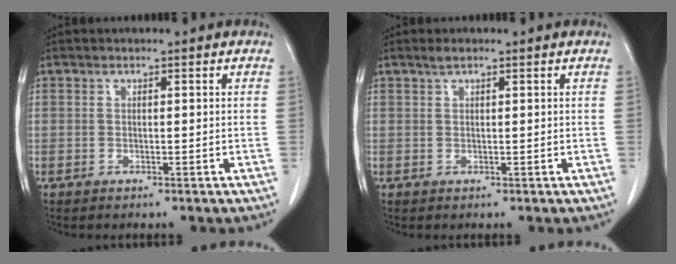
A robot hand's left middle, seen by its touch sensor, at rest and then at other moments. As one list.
[{"total": 1.0, "force": [0.8, 0.2, 0.7], "torque": [-0.015, 0.007, 0.016]}]